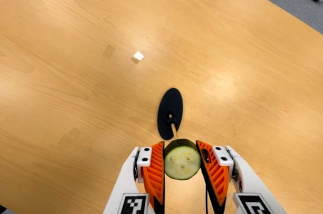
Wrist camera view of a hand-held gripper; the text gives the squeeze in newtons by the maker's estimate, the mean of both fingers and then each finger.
{"total": 12.4, "left": 10.9, "right": 13.9}